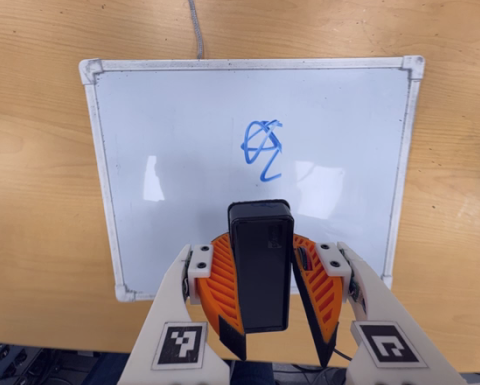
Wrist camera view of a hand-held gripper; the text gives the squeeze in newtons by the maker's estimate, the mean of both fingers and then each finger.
{"total": 8.6, "left": 9.4, "right": 7.8}